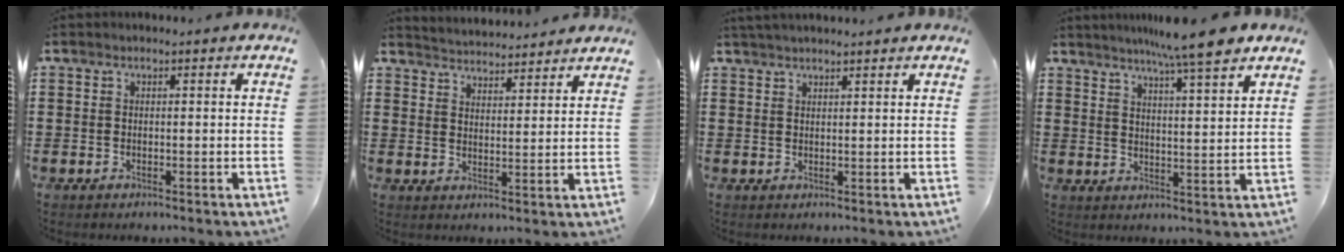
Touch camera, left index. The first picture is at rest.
{"total": 3.7, "force": [3.7, -0.5, -0.3], "torque": [-0.007, -0.022, 0.065]}
{"total": 1.6, "force": [1.5, -0.3, 0.3], "torque": [-0.009, 0.001, 0.030]}
{"total": 7.8, "force": [6.6, -0.4, 4.2], "torque": [-0.090, -0.023, 0.114]}